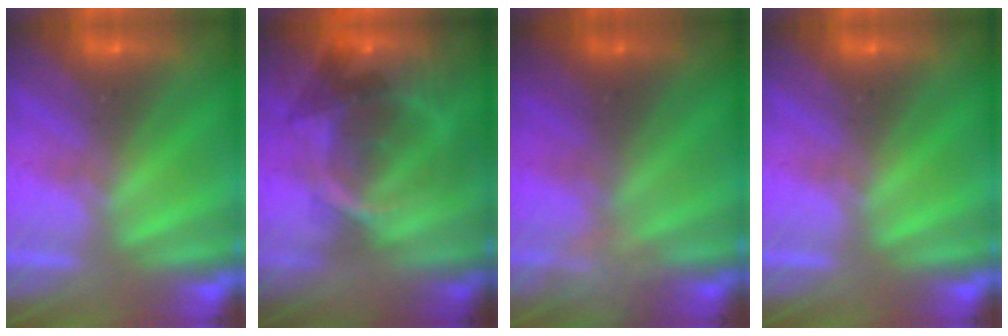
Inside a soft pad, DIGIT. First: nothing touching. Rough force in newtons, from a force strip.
{"total": 8.7}
{"total": 2.3}
{"total": 0.0}